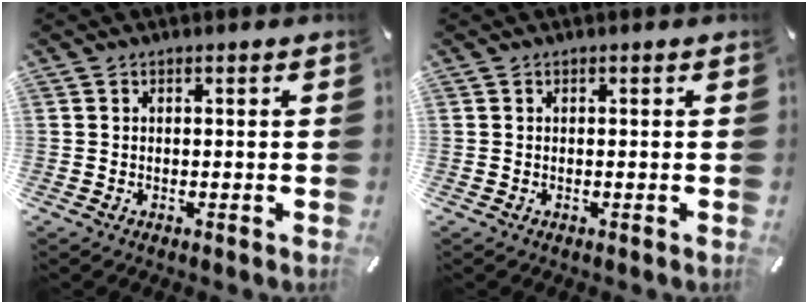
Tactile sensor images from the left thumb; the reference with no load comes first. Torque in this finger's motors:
{"motor_torque": [-0.18, -0.23, -0.11, 0.03, 0.01]}